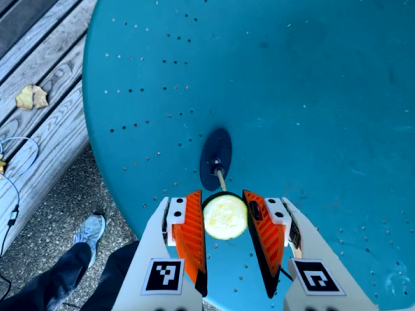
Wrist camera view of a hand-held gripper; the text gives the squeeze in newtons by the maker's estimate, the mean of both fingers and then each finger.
{"total": 11.9, "left": 12.3, "right": 11.6}